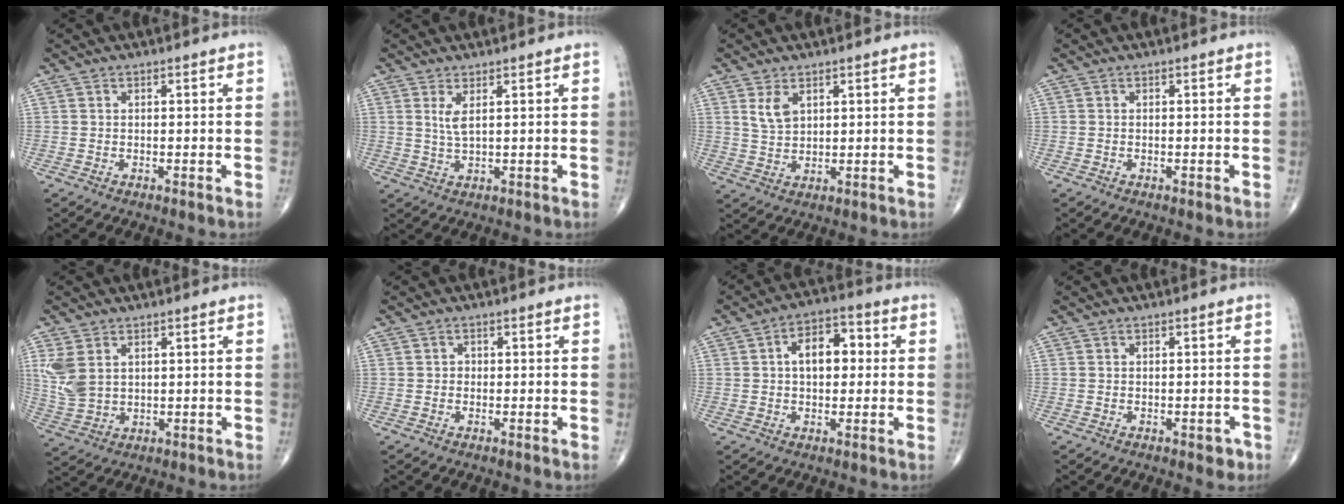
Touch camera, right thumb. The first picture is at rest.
{"total": 2.7, "force": [1.1, 0.6, 2.4], "torque": [-0.057, -0.010, 0.029]}
{"total": 4.1, "force": [2.0, 2.4, 2.7], "torque": [-0.046, -0.011, 0.045]}
{"total": 0.0}
{"total": 6.8, "force": [2.2, 4.5, 4.5], "torque": [-0.104, -0.006, 0.059]}
{"total": 0.7, "force": [-0.1, 0.6, 0.2], "torque": [0.004, 0.003, -0.005]}
{"total": 8.5, "force": [1.2, 5.2, 6.7], "torque": [-0.086, 0.022, 0.011]}
{"total": 1.9, "force": [-0.9, 1.0, 1.3], "torque": [-0.005, 0.005, -0.010]}